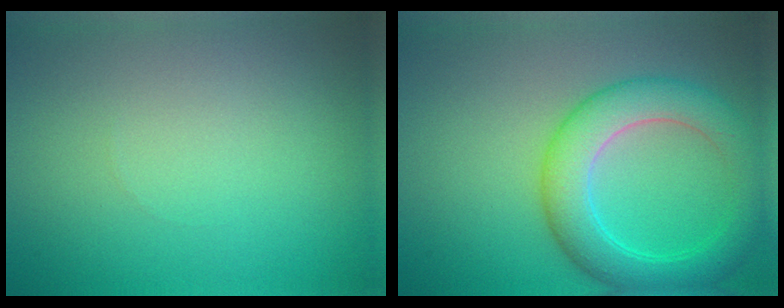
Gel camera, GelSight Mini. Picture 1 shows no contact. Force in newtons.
{"total": 6.0, "press": 6.0, "slide": 0.3}